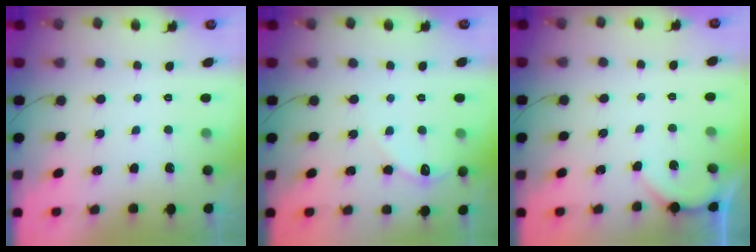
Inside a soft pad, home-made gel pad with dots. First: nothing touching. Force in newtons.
{"total": 4.8, "press": 4.8, "slide": 0.5}
{"total": 1.6, "press": 1.6, "slide": 0.2}